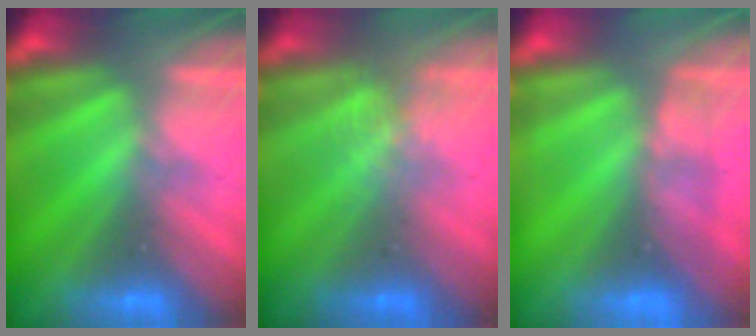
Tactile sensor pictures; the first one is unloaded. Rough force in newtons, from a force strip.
{"total": 1.2}
{"total": 2.3}